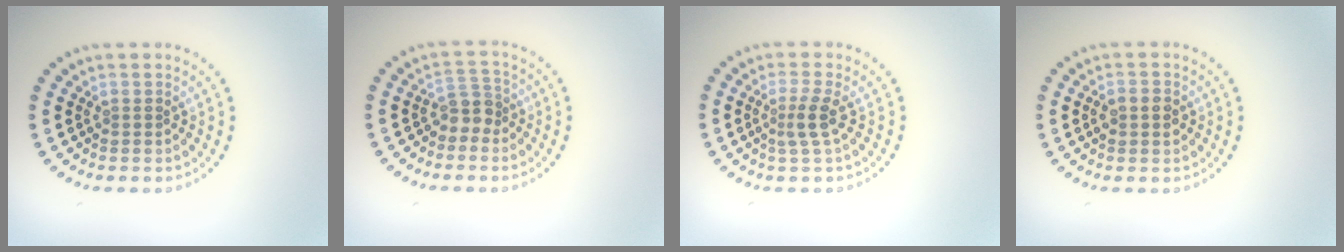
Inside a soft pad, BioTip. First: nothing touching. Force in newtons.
{"total": 2.1, "press": 1.6, "slide": 1.3}
{"total": 1.9, "press": 1.4, "slide": 1.3}
{"total": 2.4, "press": 2.4, "slide": 0.1}